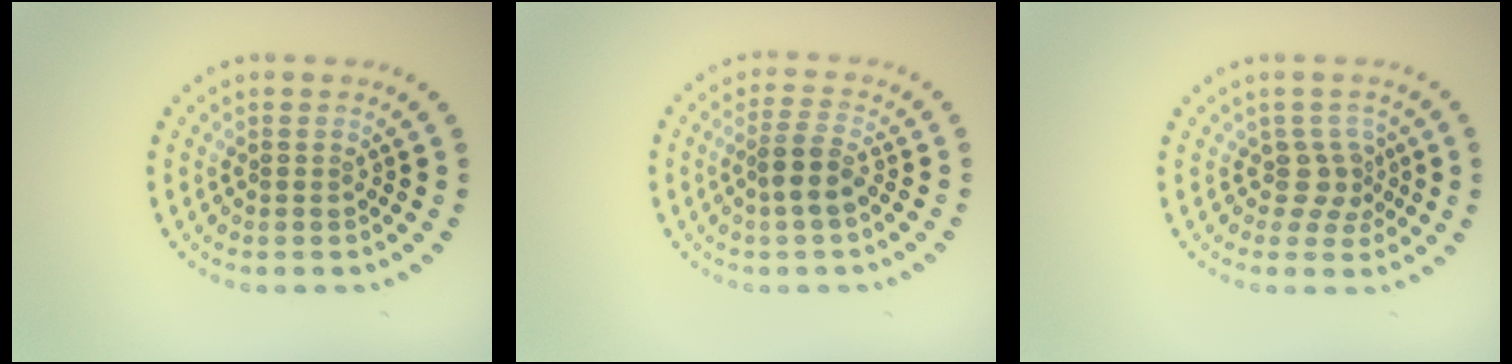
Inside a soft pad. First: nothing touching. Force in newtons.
{"total": 2.6, "press": 2.3, "slide": 1.3}
{"total": 2.2, "press": 1.6, "slide": 1.4}